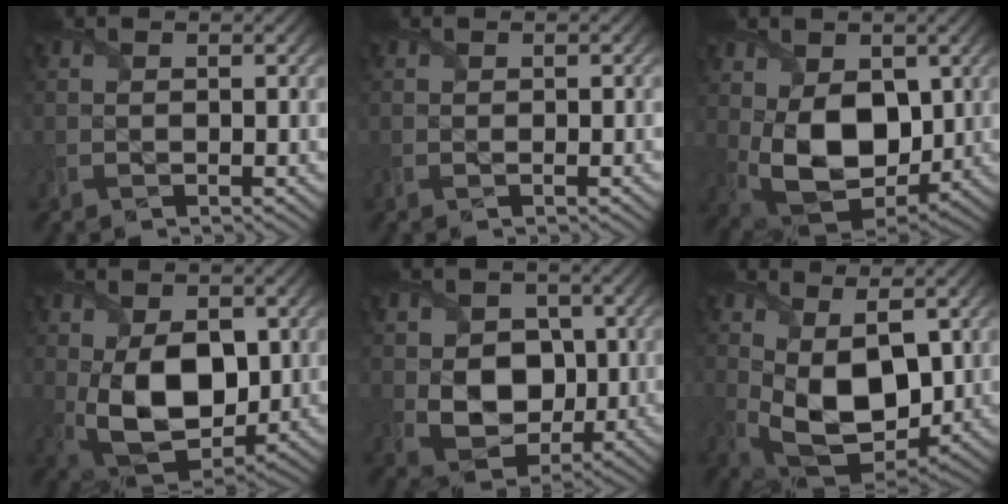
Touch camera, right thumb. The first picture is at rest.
{"total": 1.2, "force": [-0.4, 0.5, 1.0], "torque": [-0.020, -0.005, -0.007]}
{"total": 11.5, "force": [0.9, 7.8, 8.5], "torque": [-0.184, -0.019, 0.023]}
{"total": 11.4, "force": [-0.1, 7.2, 8.9], "torque": [-0.184, -0.016, 0.005]}
{"total": 8.0, "force": [0.3, 6.4, 4.8], "torque": [-0.109, -0.015, 0.000]}
{"total": 11.0, "force": [0.6, 6.3, 8.9], "torque": [-0.194, -0.019, 0.020]}